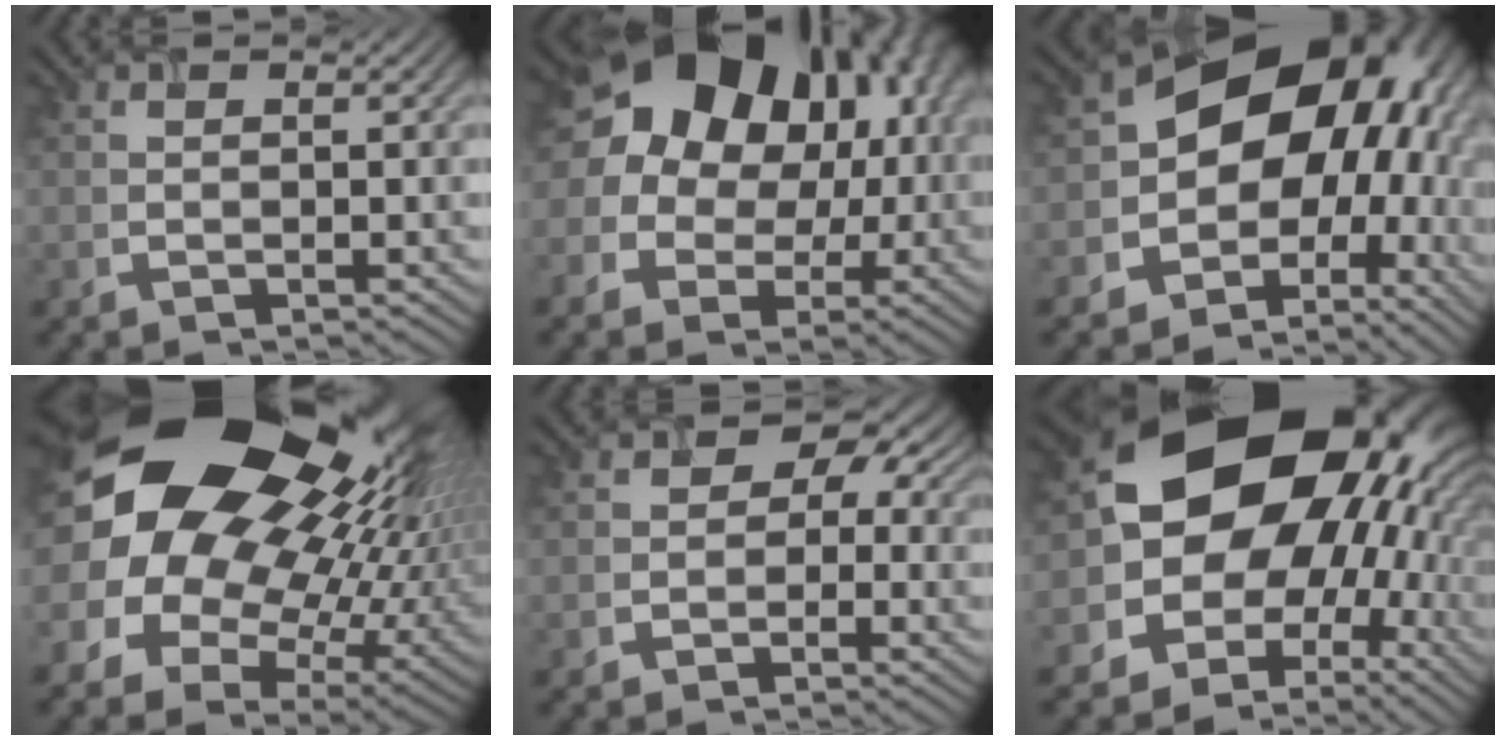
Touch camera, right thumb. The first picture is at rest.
{"total": 22.1, "force": [4.9, 18.2, 11.5], "torque": [-0.223, 0.030, 0.057]}
{"total": 17.9, "force": [0.3, 13.8, 11.5], "torque": [-0.162, -0.038, 0.030]}
{"total": 24.2, "force": [7.9, 17.5, 14.7], "torque": [-0.318, 0.006, 0.150]}
{"total": 5.5, "force": [0.3, 4.5, 3.2], "torque": [-0.023, 0.006, -0.022]}
{"total": 19.4, "force": [2.0, 15.7, 11.2], "torque": [-0.159, -0.028, 0.048]}